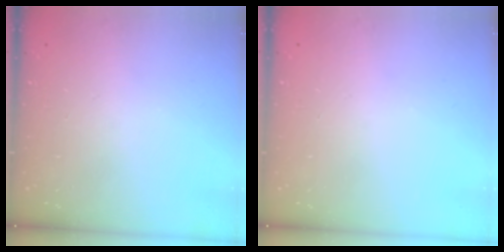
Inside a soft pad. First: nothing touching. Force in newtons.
{"total": 0.0}